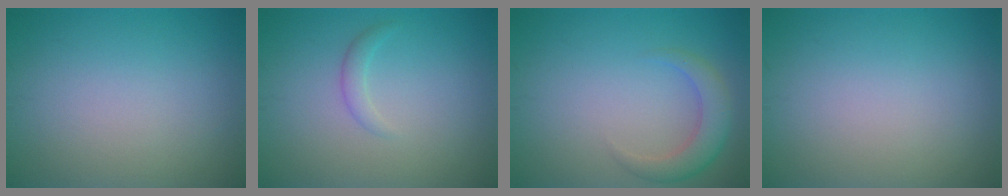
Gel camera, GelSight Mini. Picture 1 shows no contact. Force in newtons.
{"total": 1.2, "press": 1.1, "slide": 0.2}
{"total": 3.0, "press": 3.0, "slide": 0.3}
{"total": 0.0}